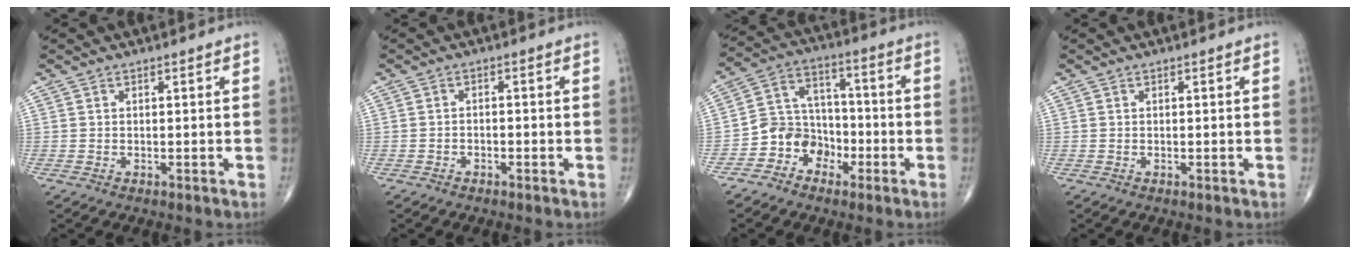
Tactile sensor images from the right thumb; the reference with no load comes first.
{"total": 1.0, "force": [-0.7, 0.6, 0.4], "torque": [-0.007, 0.006, -0.014]}
{"total": 8.5, "force": [-3.9, 7.2, 2.4], "torque": [-0.001, 0.053, -0.078]}
{"total": 0.0}